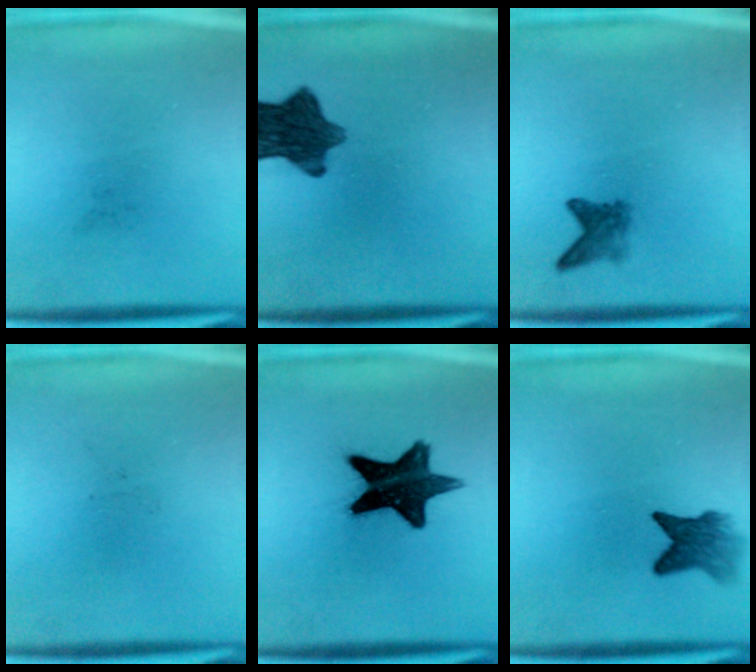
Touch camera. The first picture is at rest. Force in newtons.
{"total": 9.9}
{"total": 2.3}
{"total": 0.0}
{"total": 14.8}
{"total": 4.7}